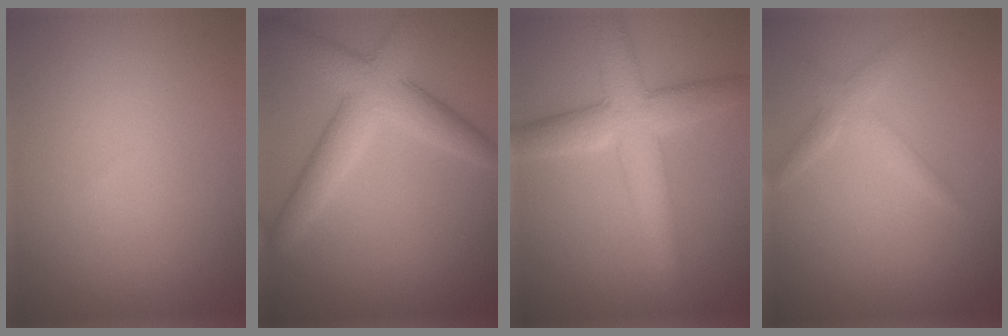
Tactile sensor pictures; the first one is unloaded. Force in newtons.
{"total": 5.1, "press": 5.1, "slide": 0.3}
{"total": 6.2, "press": 6.2, "slide": 0.1}
{"total": 1.9, "press": 1.9, "slide": 0.1}